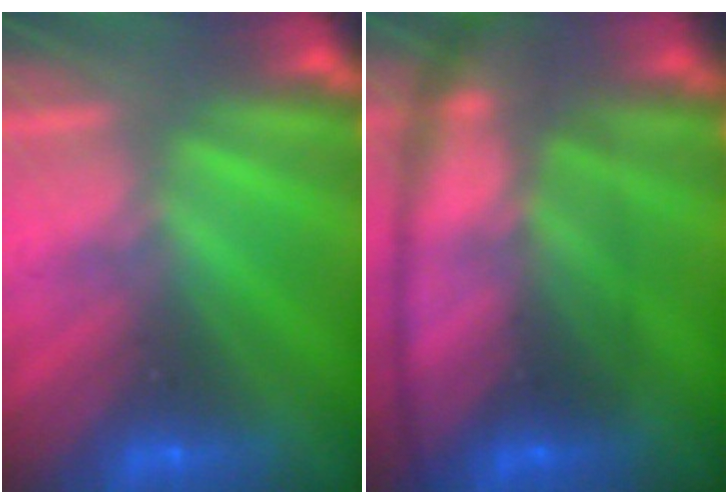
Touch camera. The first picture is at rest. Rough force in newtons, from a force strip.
{"total": 7.1}